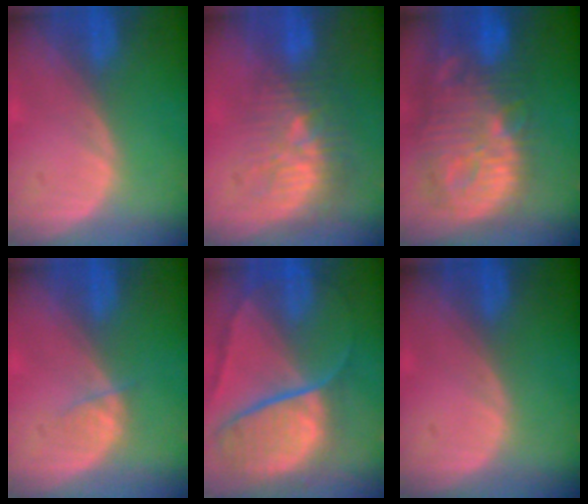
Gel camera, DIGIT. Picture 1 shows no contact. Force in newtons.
{"total": 9.8, "press": 8.6, "slide": 4.7}
{"total": 14.2, "press": 12.4, "slide": 6.9}
{"total": 1.6, "press": 1.5, "slide": 0.2}
{"total": 10.7, "press": 8.9, "slide": 5.9}
{"total": 0.0}